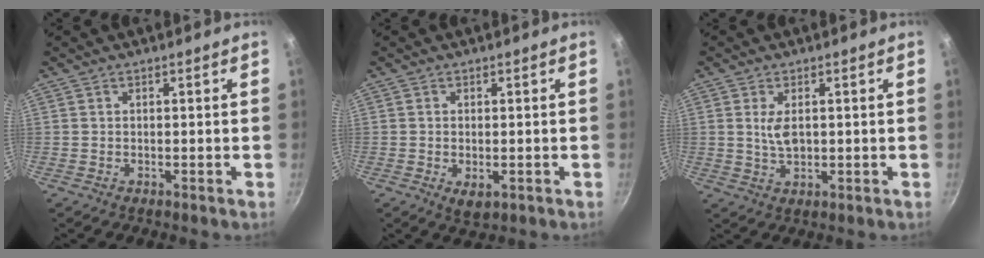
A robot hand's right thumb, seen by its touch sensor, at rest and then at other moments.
{"total": 2.5, "force": [-0.6, 1.3, 2.1], "torque": [-0.037, -0.005, -0.004]}
{"total": 3.8, "force": [0.7, 2.0, 3.2], "torque": [-0.062, -0.008, 0.019]}